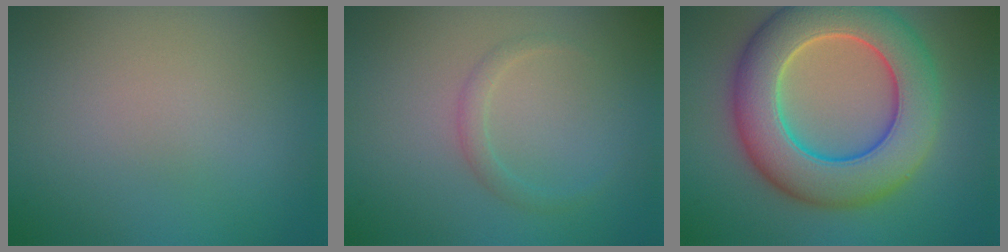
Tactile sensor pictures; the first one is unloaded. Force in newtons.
{"total": 1.2, "press": 1.2, "slide": 0.1}
{"total": 10.6, "press": 10.6, "slide": 0.5}